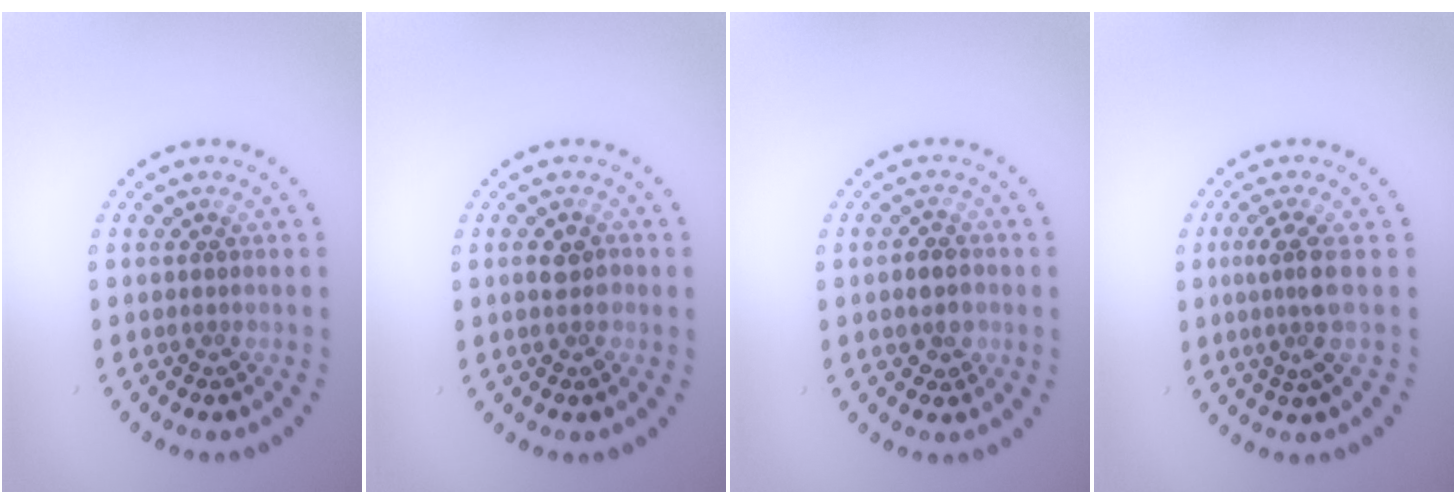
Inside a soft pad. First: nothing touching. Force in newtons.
{"total": 1.9, "press": 1.9, "slide": 0.3}
{"total": 2.6, "press": 2.5, "slide": 0.7}
{"total": 2.8, "press": 2.1, "slide": 1.9}